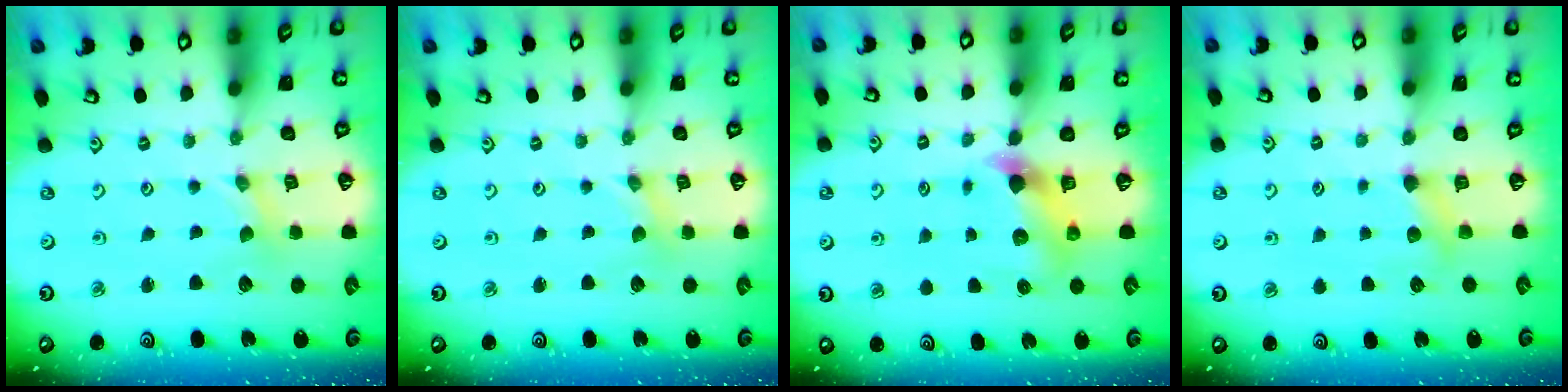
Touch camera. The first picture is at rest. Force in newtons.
{"total": 0.0}
{"total": 6.9, "press": 6.9, "slide": 0.5}
{"total": 3.8, "press": 3.7, "slide": 0.5}